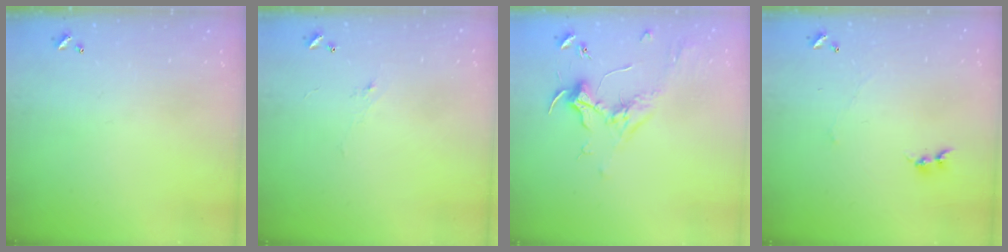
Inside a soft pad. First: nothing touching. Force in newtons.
{"total": 1.2, "press": 0.8, "slide": 0.8}
{"total": 1.8, "press": 1.7, "slide": 0.7}
{"total": 1.4, "press": 1.3, "slide": 0.4}